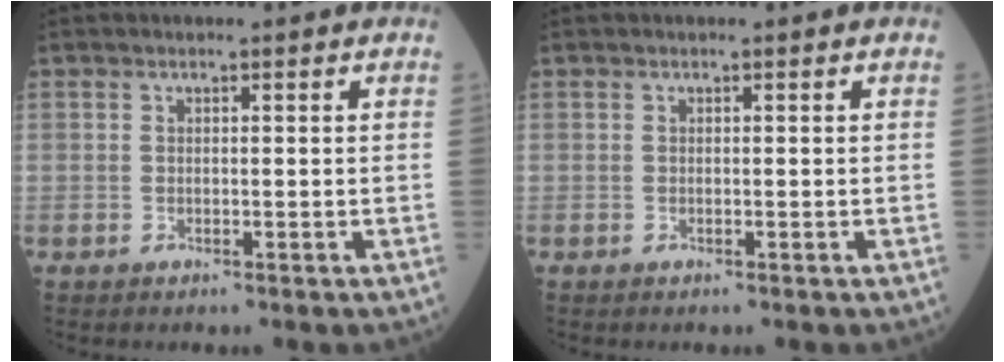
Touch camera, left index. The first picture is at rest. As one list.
[{"total": 0.0}]